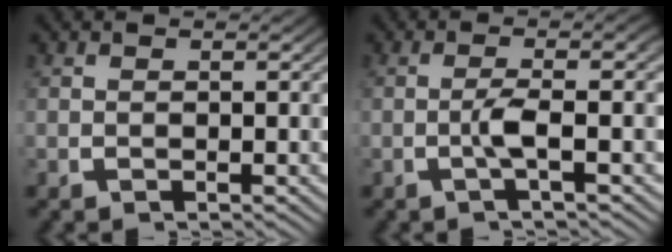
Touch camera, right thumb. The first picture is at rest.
{"total": 2.7, "force": [-0.6, 0.2, 2.6], "torque": [-0.055, 0.002, -0.014]}